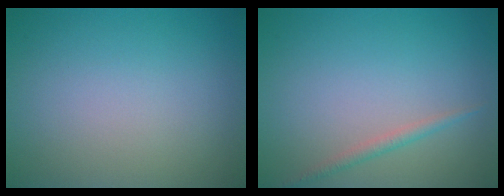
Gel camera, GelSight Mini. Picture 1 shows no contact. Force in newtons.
{"total": 1.2, "press": 1.1, "slide": 0.1}